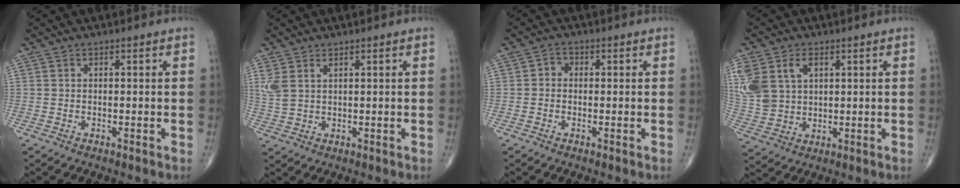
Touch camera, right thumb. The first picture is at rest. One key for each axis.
{"total": 3.6, "fx": 1.8, "fy": 1.8, "fz": 2.5, "tx": -0.064, "ty": 0.002, "tz": 0.048}
{"total": 2.0, "fx": -0.1, "fy": 1.7, "fz": 1.0, "tx": -0.005, "ty": 0.007, "tz": -0.010}
{"total": 13.8, "fx": 4.5, "fy": 9.9, "fz": 8.5, "tx": -0.199, "ty": 0.004, "tz": 0.101}